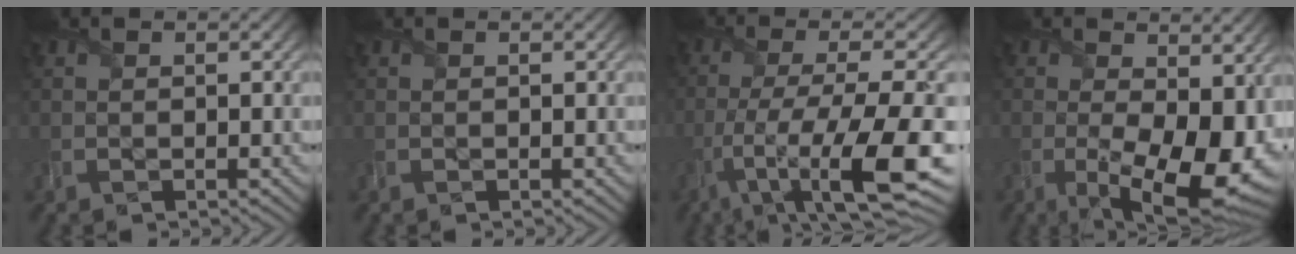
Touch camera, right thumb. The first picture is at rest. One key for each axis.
{"total": 0.0}
{"total": 13.8, "fx": -5.0, "fy": 3.9, "fz": 12.3, "tx": -0.231, "ty": -0.020, "tz": -0.074}
{"total": 13.1, "fx": -2.2, "fy": 5.6, "fz": 11.6, "tx": -0.184, "ty": -0.021, "tz": -0.021}